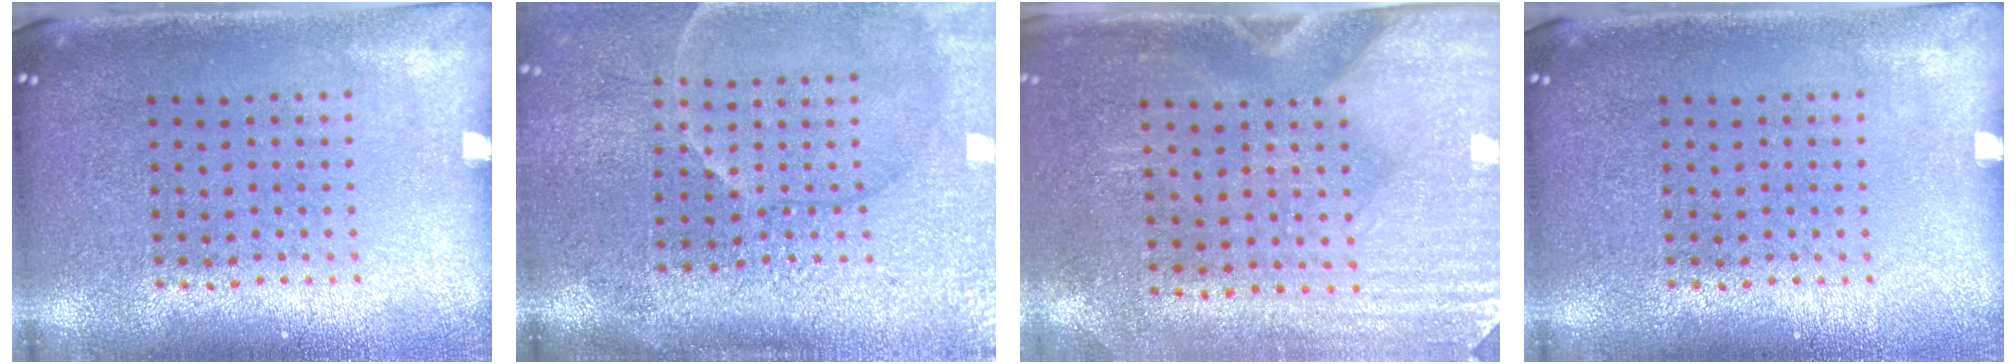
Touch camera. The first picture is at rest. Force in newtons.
{"total": 4.5, "press": 3.9, "slide": 2.3}
{"total": 3.0, "press": 2.6, "slide": 1.5}
{"total": 0.0}